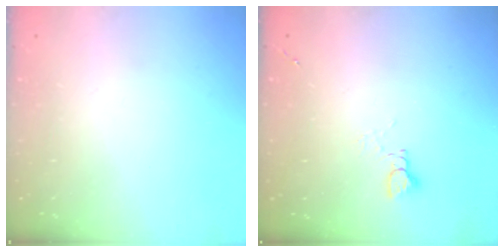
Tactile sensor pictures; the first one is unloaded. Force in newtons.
{"total": 2.9, "press": 2.9, "slide": 0.3}